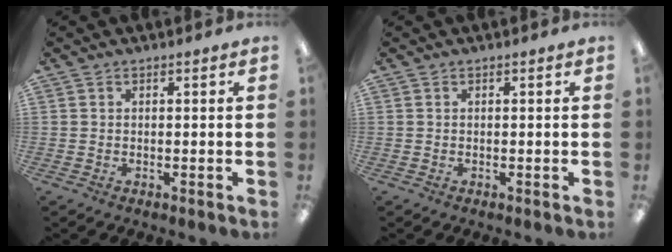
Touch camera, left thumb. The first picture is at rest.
{"total": 0.0}